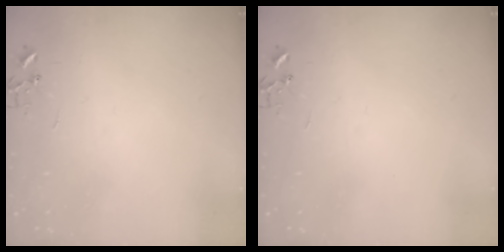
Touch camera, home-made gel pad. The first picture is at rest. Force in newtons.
{"total": 0.0}